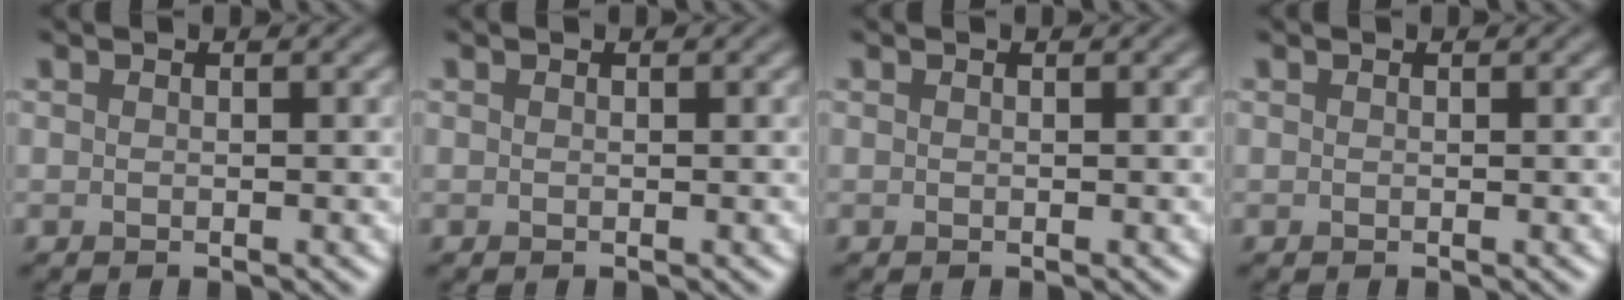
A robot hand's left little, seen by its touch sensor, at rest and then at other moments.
{"total": 0.0}
{"total": 0.0}
{"total": 0.0}